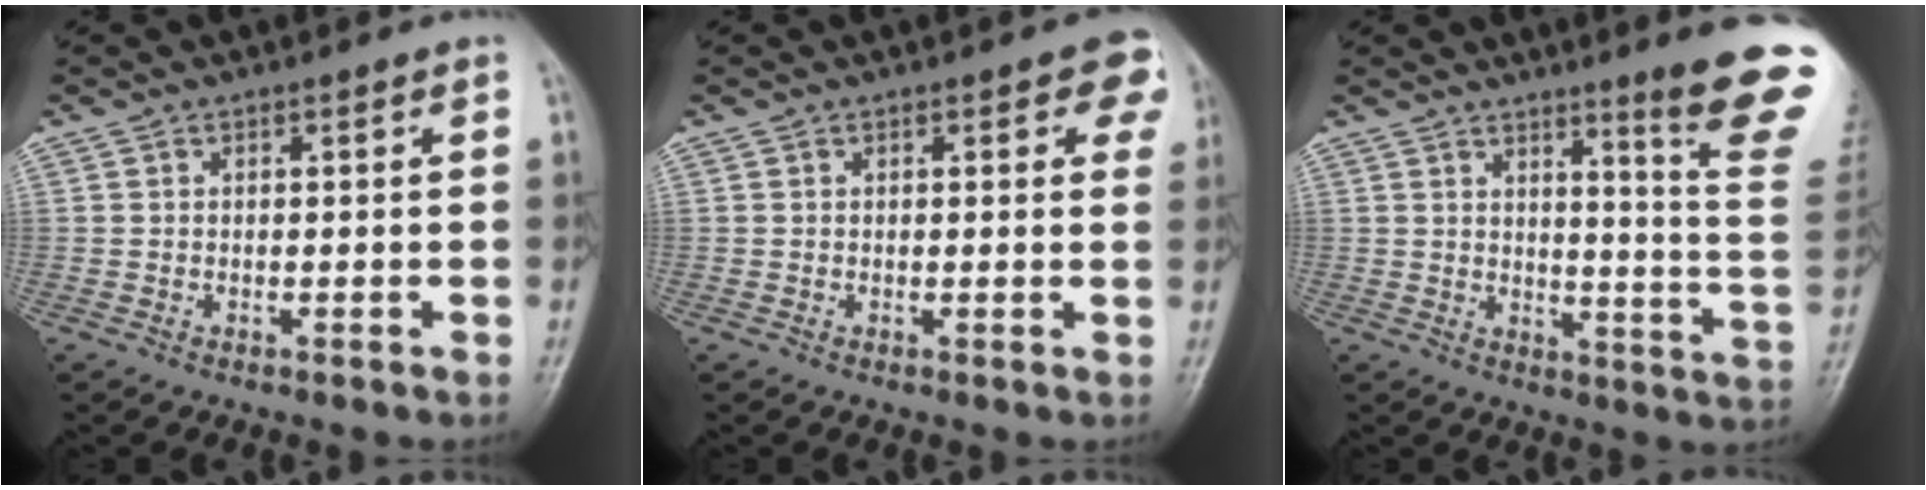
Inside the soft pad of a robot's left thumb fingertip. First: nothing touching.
{"total": 5.1, "force": [2.1, 2.2, 4.1], "torque": [-0.018, -0.002, 0.014]}
{"total": 16.1, "force": [10.4, 0.5, 12.3], "torque": [-0.131, -0.081, 0.128]}